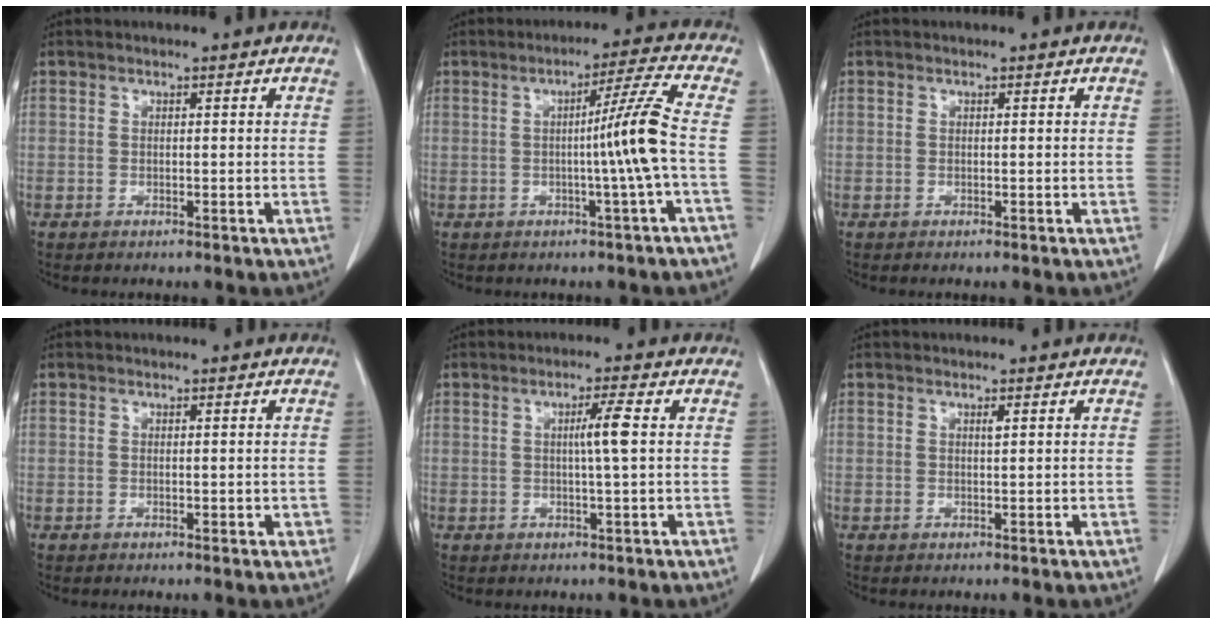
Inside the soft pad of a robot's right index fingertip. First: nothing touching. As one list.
[{"total": 7.3, "force": [-1.0, -2.4, 6.8], "torque": [-0.103, 0.003, -0.014]}, {"total": 0.0}, {"total": 1.4, "force": [-0.1, 0.6, 1.2], "torque": [-0.013, -0.001, 0.001]}, {"total": 3.6, "force": [0.5, -0.6, 3.6], "torque": [-0.062, -0.001, 0.006]}, {"total": 0.6, "force": [0.3, 0.0, 0.5], "torque": [-0.012, -0.001, 0.005]}]